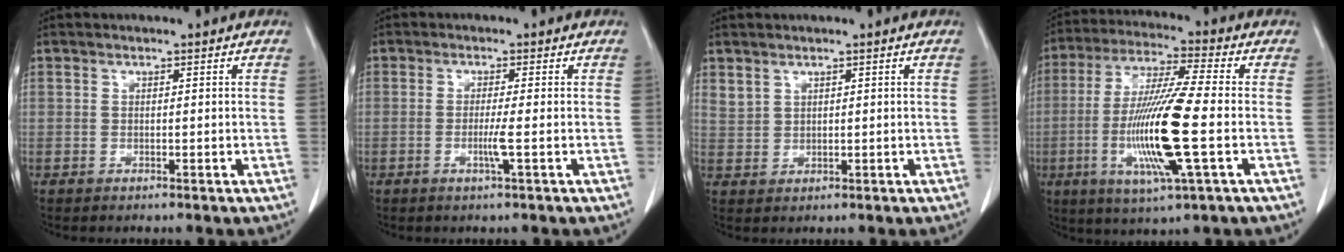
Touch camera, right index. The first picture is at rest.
{"total": 2.5, "force": [-0.7, -0.5, 2.3], "torque": [-0.045, -0.005, -0.014]}
{"total": 2.1, "force": [1.8, 1.1, 0.4], "torque": [-0.004, 0.002, 0.040]}
{"total": 15.3, "force": [-3.1, 0.3, 15.0], "torque": [-0.303, -0.017, -0.064]}